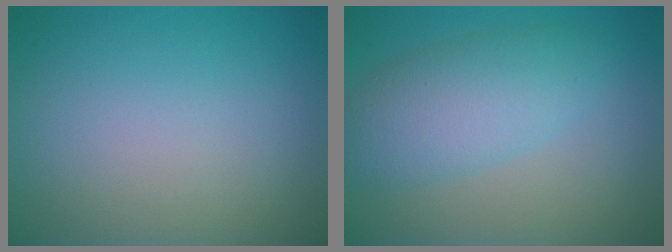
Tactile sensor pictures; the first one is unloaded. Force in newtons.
{"total": 4.8, "press": 4.8, "slide": 0.1}